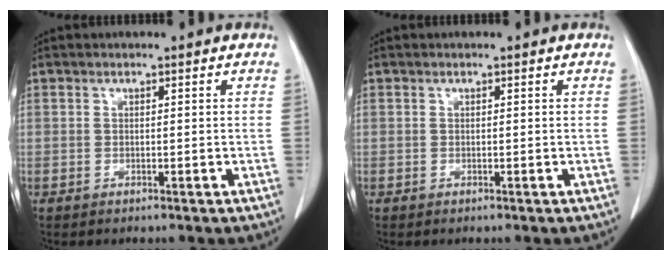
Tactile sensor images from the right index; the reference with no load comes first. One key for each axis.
{"total": 0.0}